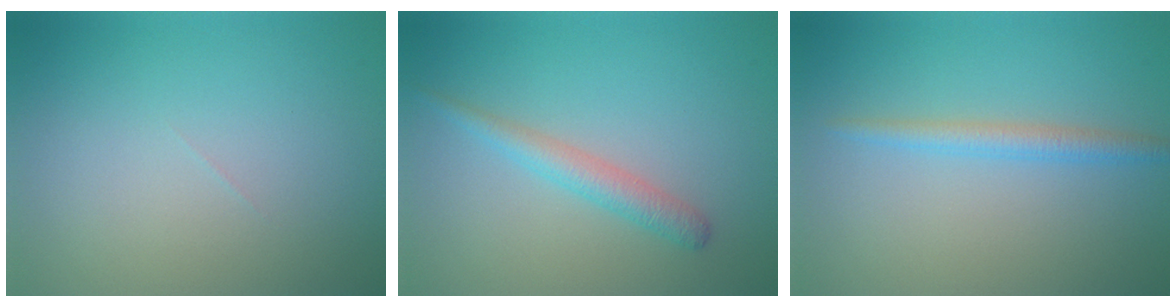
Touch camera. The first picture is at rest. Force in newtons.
{"total": 2.3, "press": 2.3, "slide": 0.0}
{"total": 2.1, "press": 2.1, "slide": 0.0}